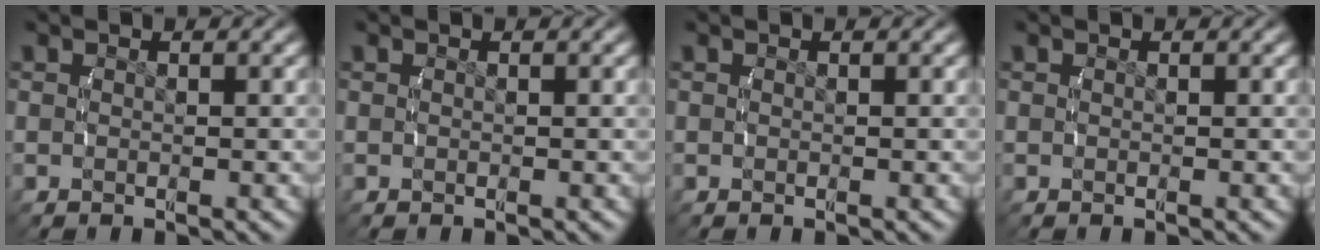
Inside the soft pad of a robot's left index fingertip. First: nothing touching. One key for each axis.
{"total": 0.0}
{"total": 0.0}
{"total": 0.0}